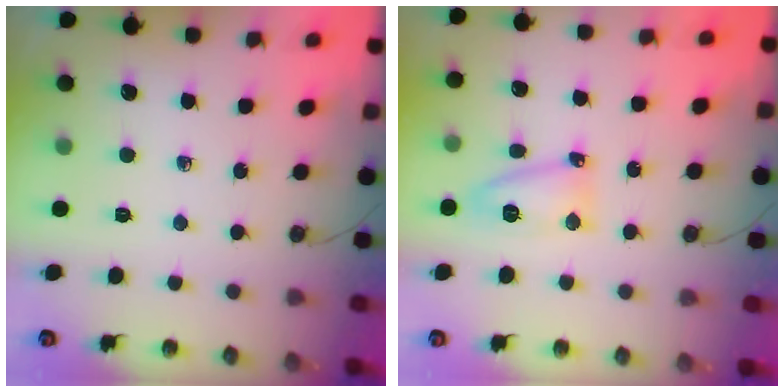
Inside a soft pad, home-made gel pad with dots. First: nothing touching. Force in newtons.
{"total": 8.5, "press": 8.4, "slide": 0.9}